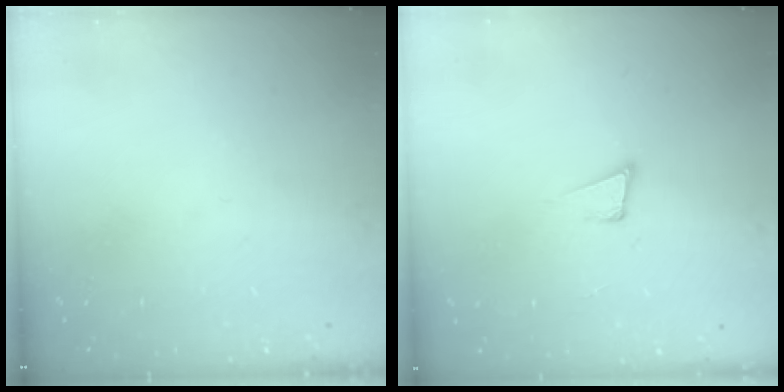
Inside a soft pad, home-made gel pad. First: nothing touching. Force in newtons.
{"total": 3.9, "press": 2.6, "slide": 2.9}